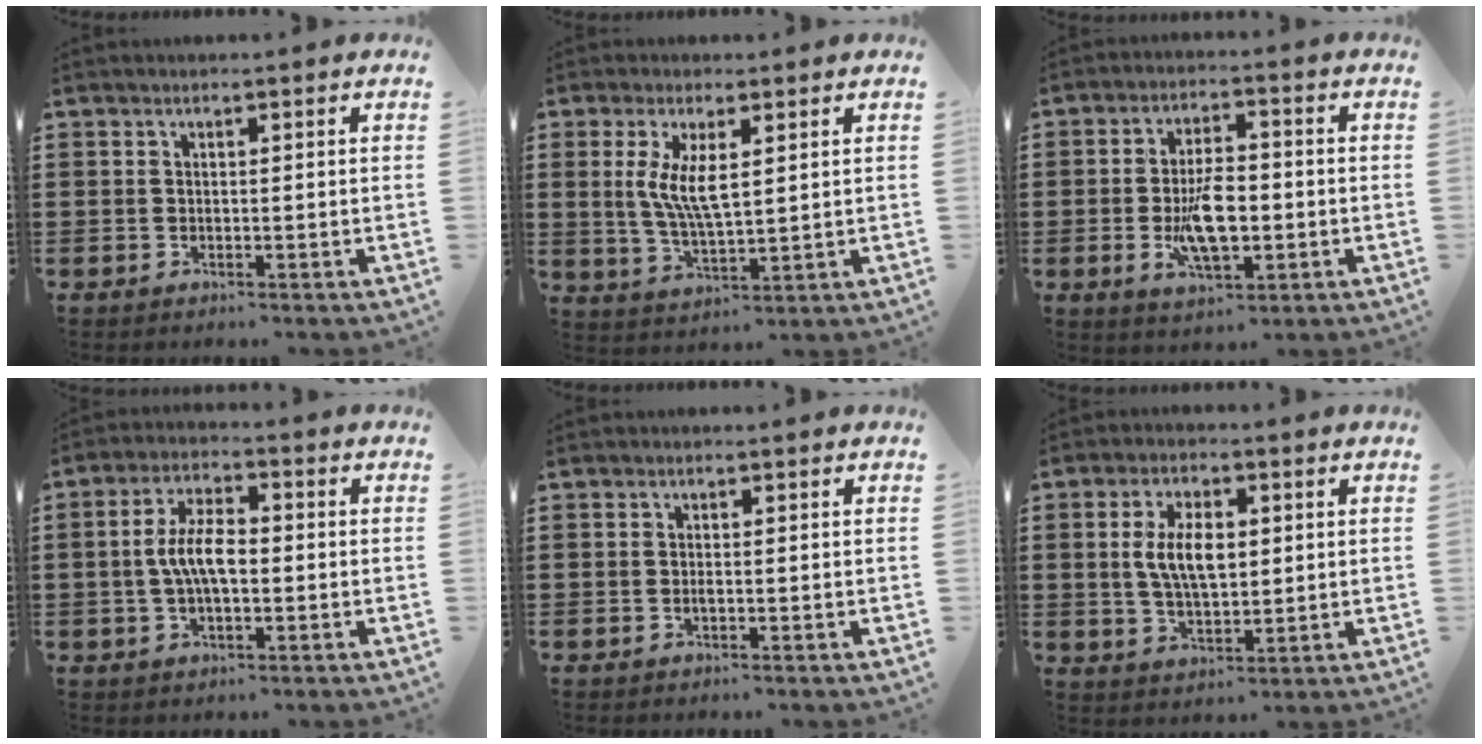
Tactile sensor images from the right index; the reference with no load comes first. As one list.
[{"total": 6.4, "force": [1.3, 2.1, 5.9], "torque": [-0.118, 0.004, 0.023]}, {"total": 8.6, "force": [-1.5, 3.8, 7.6], "torque": [-0.147, -0.004, -0.032]}, {"total": 6.8, "force": [-0.4, 2.9, 6.1], "torque": [-0.131, 0.000, -0.013]}, {"total": 0.7, "force": [-0.2, 0.1, 0.6], "torque": [-0.013, -0.003, -0.003]}, {"total": 7.1, "force": [0.8, 3.5, 6.2], "torque": [-0.122, 0.006, 0.009]}]